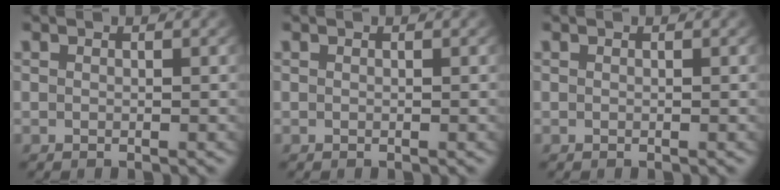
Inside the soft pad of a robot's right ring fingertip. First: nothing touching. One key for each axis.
{"total": 0.7, "fx": -0.1, "fy": -0.6, "fz": -0.3, "tx": 0.005, "ty": -0.013, "tz": 0.009}
{"total": 0.0}